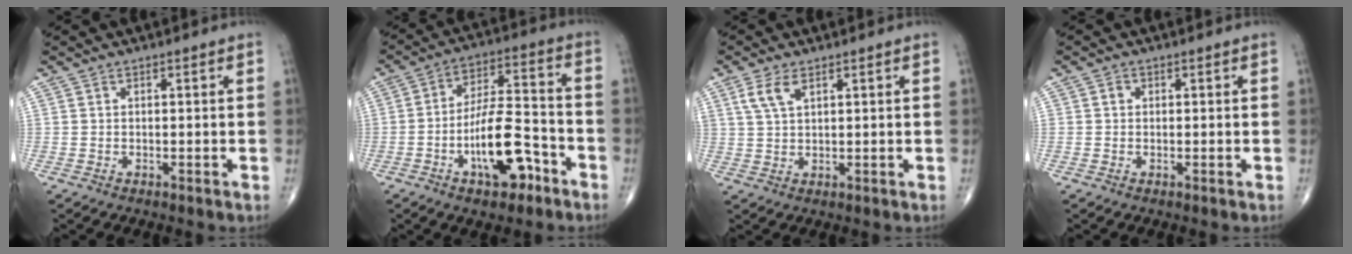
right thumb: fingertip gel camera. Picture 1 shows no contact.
{"total": 13.8, "force": [-6.0, 5.7, 11.0], "torque": [-0.170, 0.047, -0.096]}
{"total": 4.4, "force": [2.2, 2.0, 3.2], "torque": [-0.070, 0.002, 0.050]}
{"total": 1.1, "force": [0.1, 1.0, 0.4], "torque": [-0.002, 0.003, 0.001]}